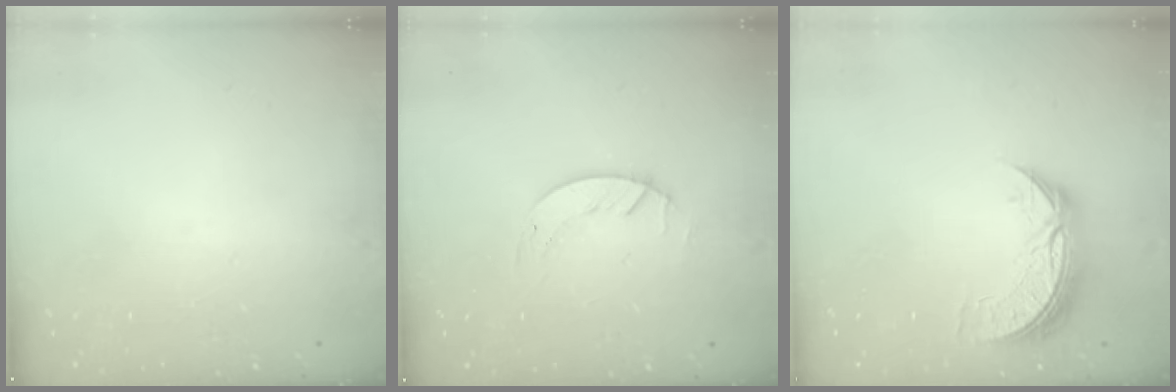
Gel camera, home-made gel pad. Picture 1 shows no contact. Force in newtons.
{"total": 2.0, "press": 2.0, "slide": 0.2}
{"total": 8.0, "press": 8.0, "slide": 0.7}